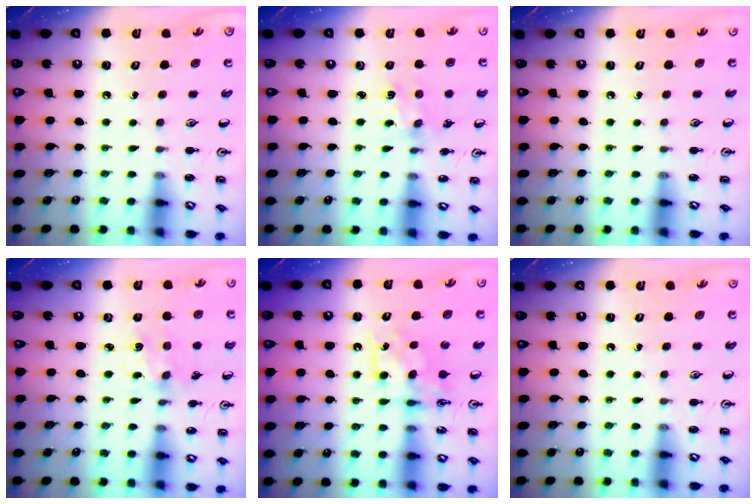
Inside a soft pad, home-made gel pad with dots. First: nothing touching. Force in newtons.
{"total": 2.1, "press": 2.1, "slide": 0.3}
{"total": 0.0}
{"total": 2.4, "press": 2.3, "slide": 0.4}
{"total": 8.2, "press": 8.2, "slide": 0.1}
{"total": 0.0}